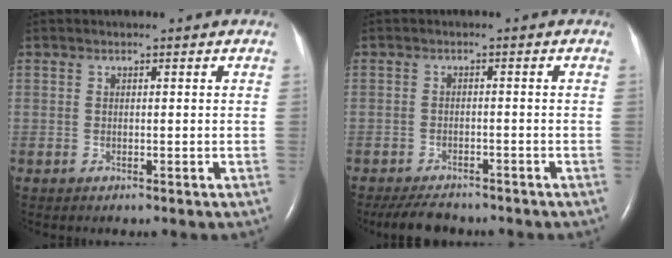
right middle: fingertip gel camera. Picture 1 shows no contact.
{"total": 6.0, "force": [-5.3, 2.0, 2.1], "torque": [-0.034, -0.011, -0.081]}